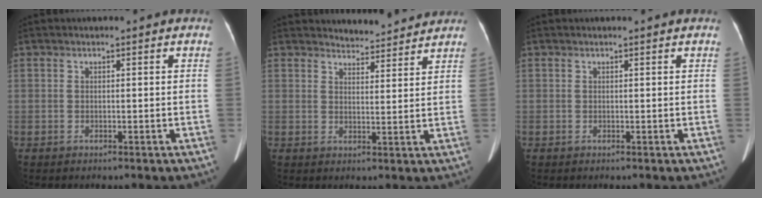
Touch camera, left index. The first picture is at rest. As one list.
[{"total": 5.7, "force": [5.7, 0.5, 0.1], "torque": [-0.011, 0.007, 0.072]}, {"total": 1.5, "force": [1.4, 0.1, 0.4], "torque": [-0.011, 0.011, 0.014]}]